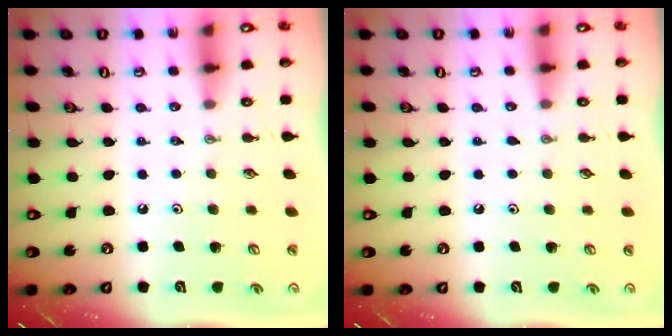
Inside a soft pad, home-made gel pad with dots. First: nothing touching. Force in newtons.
{"total": 2.3, "press": 2.3, "slide": 0.2}